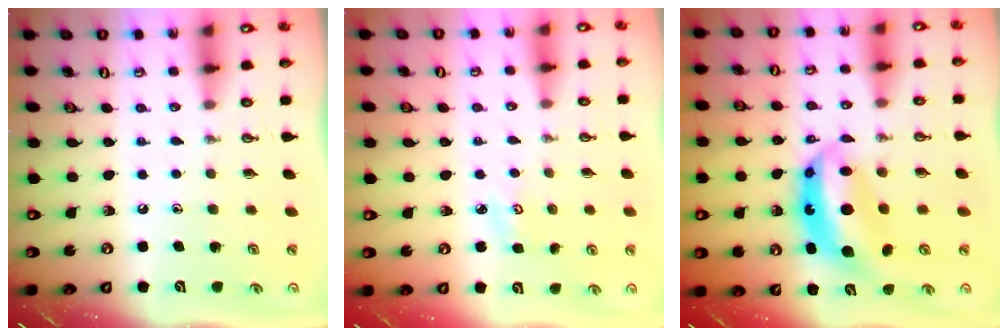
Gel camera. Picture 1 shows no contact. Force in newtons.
{"total": 2.9, "press": 2.9, "slide": 0.4}
{"total": 12.4, "press": 12.3, "slide": 1.1}